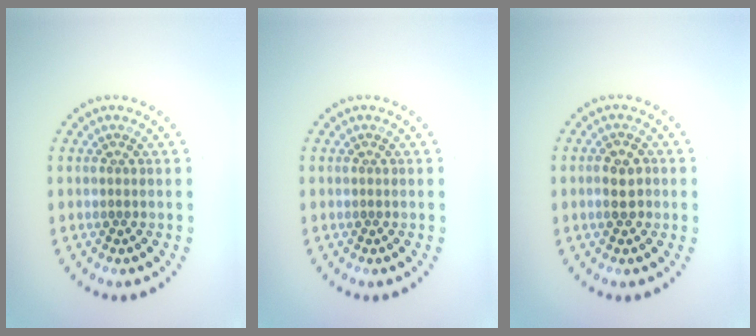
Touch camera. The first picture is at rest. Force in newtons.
{"total": 0.0}
{"total": 2.1, "press": 2.0, "slide": 0.4}